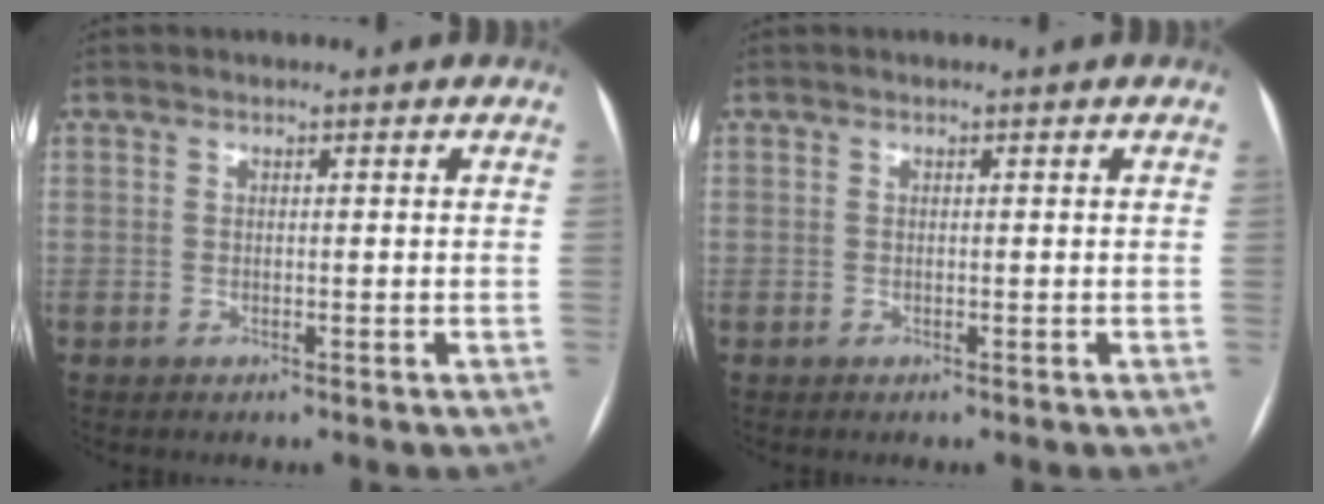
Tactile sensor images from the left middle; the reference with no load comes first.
{"total": 0.0}